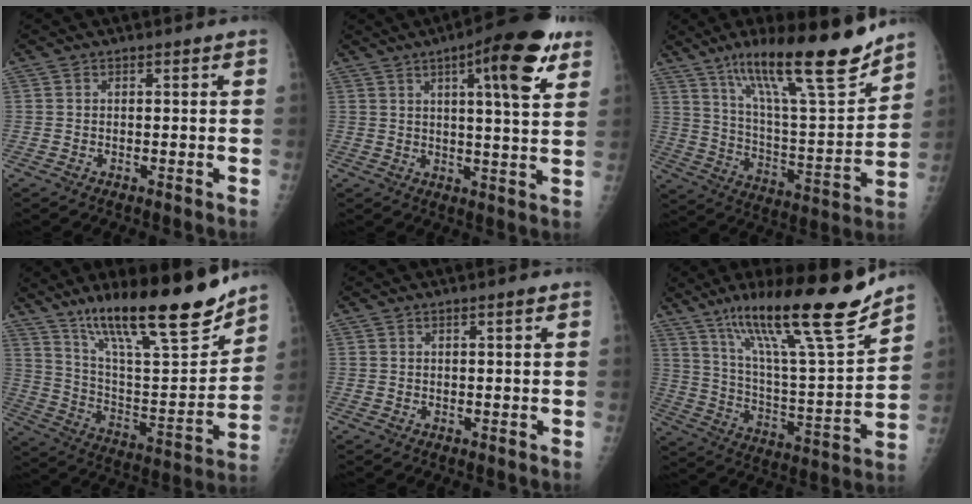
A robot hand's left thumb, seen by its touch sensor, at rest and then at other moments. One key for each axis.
{"total": 14.4, "fx": 7.1, "fy": 3.1, "fz": 12.1, "tx": -0.155, "ty": -0.024, "tz": 0.093}
{"total": 23.6, "fx": 16.3, "fy": 4.3, "fz": 16.5, "tx": -0.247, "ty": -0.074, "tz": 0.277}
{"total": 24.9, "fx": 18.1, "fy": 5.2, "fz": 16.2, "tx": -0.235, "ty": -0.086, "tz": 0.306}
{"total": 1.0, "fx": 0.5, "fy": 0.0, "fz": 0.8, "tx": -0.013, "ty": -0.001, "tz": 0.009}
{"total": 24.6, "fx": 16.9, "fy": 3.4, "fz": 17.5, "tx": -0.271, "ty": -0.068, "tz": 0.289}